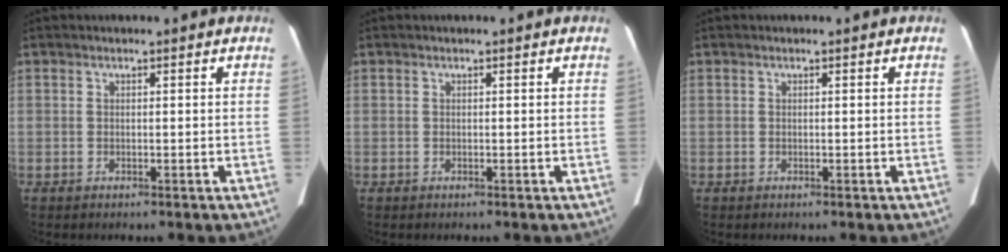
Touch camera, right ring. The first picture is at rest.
{"total": 0.0}
{"total": 0.0}